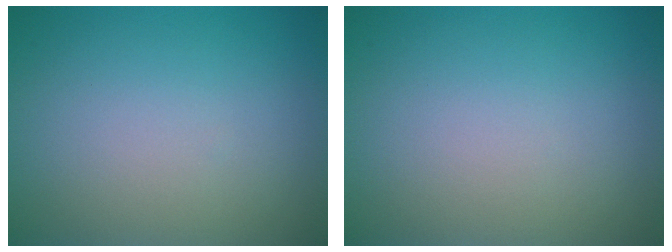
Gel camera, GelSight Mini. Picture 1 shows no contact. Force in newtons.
{"total": 0.0}